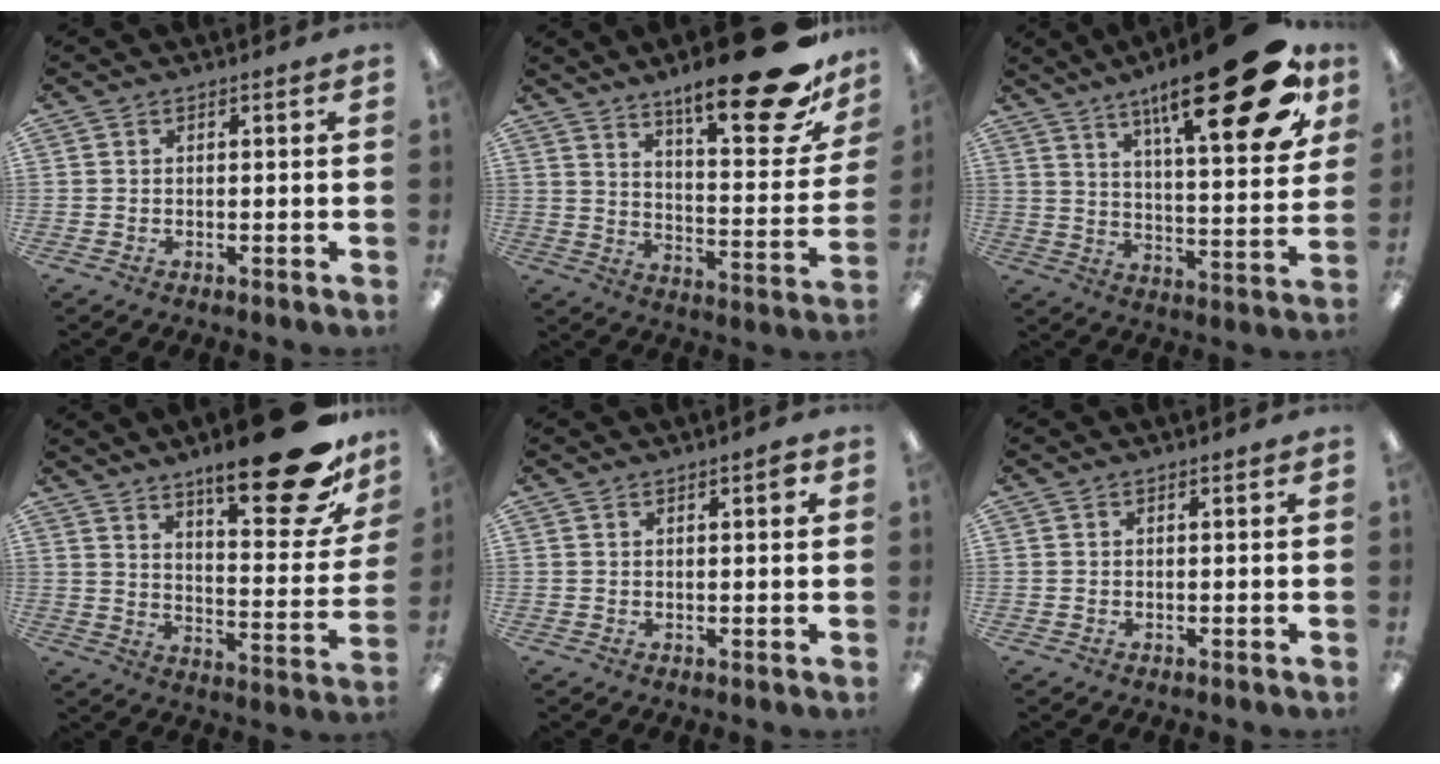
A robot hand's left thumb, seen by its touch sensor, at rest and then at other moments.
{"total": 22.9, "force": [15.6, 6.0, 15.7], "torque": [-0.231, -0.102, 0.247]}
{"total": 26.0, "force": [15.4, 7.0, 19.7], "torque": [-0.280, -0.093, 0.237]}
{"total": 24.2, "force": [15.6, 7.4, 16.9], "torque": [-0.234, -0.102, 0.246]}
{"total": 1.9, "force": [1.0, 0.5, 1.5], "torque": [-0.024, 0.001, 0.015]}
{"total": 0.0}